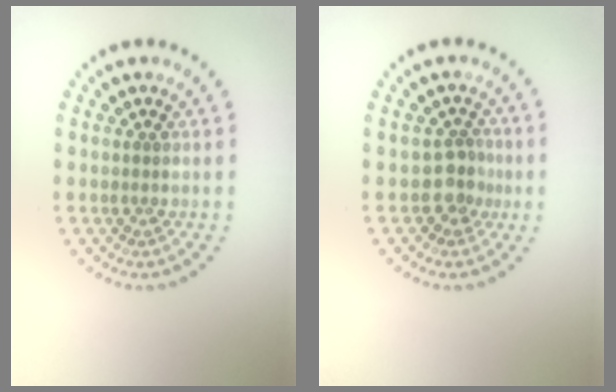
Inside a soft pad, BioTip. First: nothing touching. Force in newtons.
{"total": 2.1, "press": 1.6, "slide": 1.4}